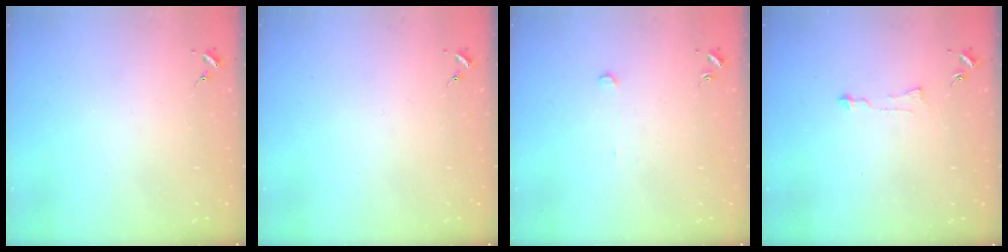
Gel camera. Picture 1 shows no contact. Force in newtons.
{"total": 0.0}
{"total": 2.4, "press": 2.4, "slide": 0.0}
{"total": 3.9, "press": 3.8, "slide": 0.3}